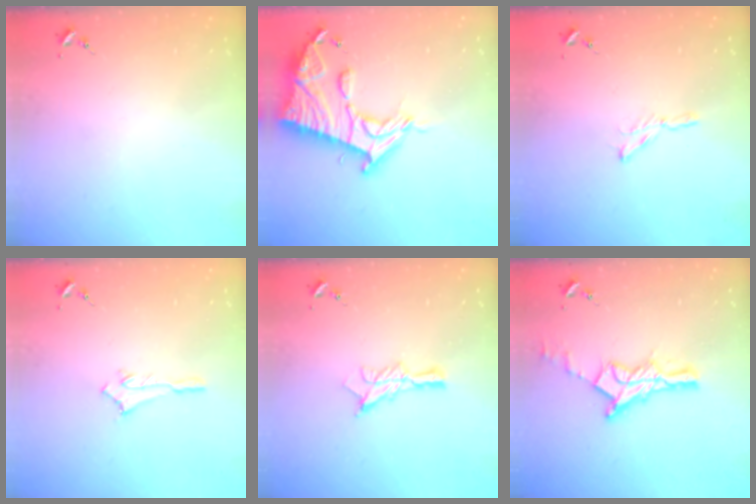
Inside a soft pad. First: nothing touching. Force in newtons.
{"total": 19.3, "press": 19.3, "slide": 1.6}
{"total": 2.9, "press": 2.9, "slide": 0.3}
{"total": 2.5, "press": 2.5, "slide": 0.2}
{"total": 9.5, "press": 9.5, "slide": 0.4}
{"total": 14.2, "press": 14.1, "slide": 1.0}